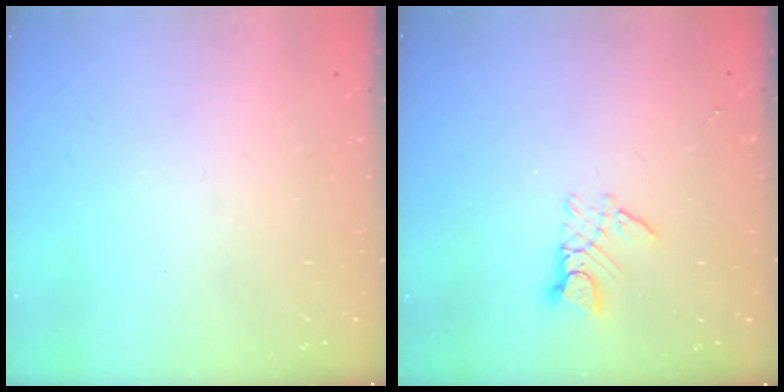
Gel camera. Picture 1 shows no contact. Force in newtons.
{"total": 5.7, "press": 5.7, "slide": 0.4}